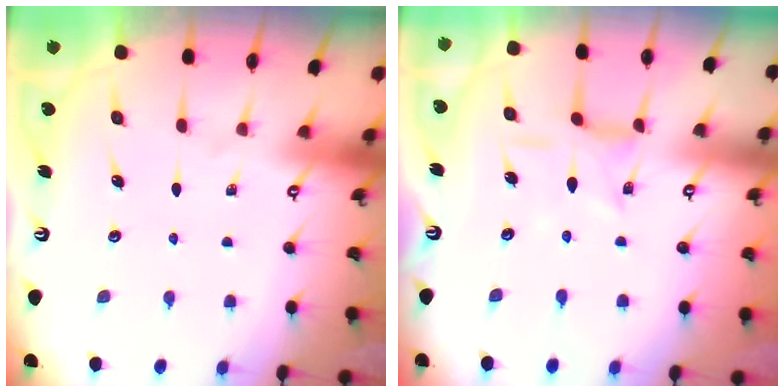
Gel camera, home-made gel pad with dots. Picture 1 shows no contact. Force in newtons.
{"total": 1.7, "press": 1.7, "slide": 0.3}